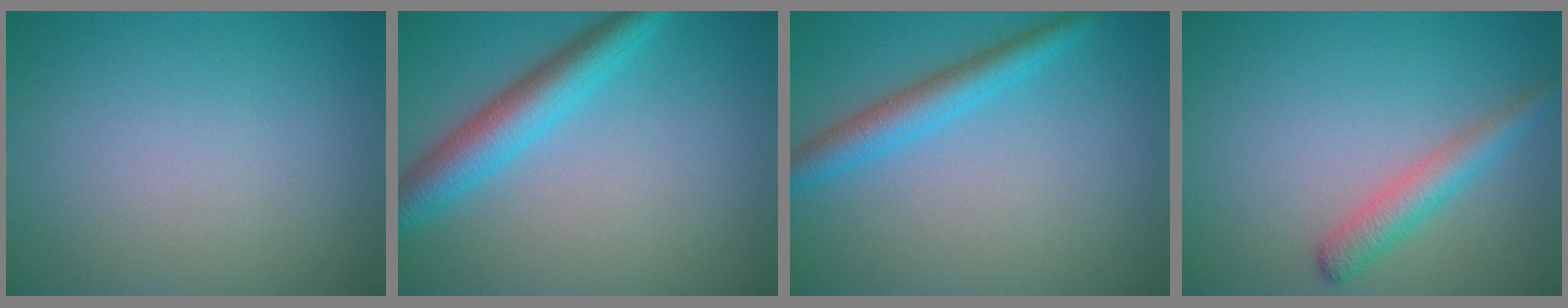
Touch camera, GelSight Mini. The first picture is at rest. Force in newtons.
{"total": 4.8, "press": 4.8, "slide": 0.1}
{"total": 3.5, "press": 3.5, "slide": 0.1}
{"total": 2.8, "press": 2.8, "slide": 0.1}